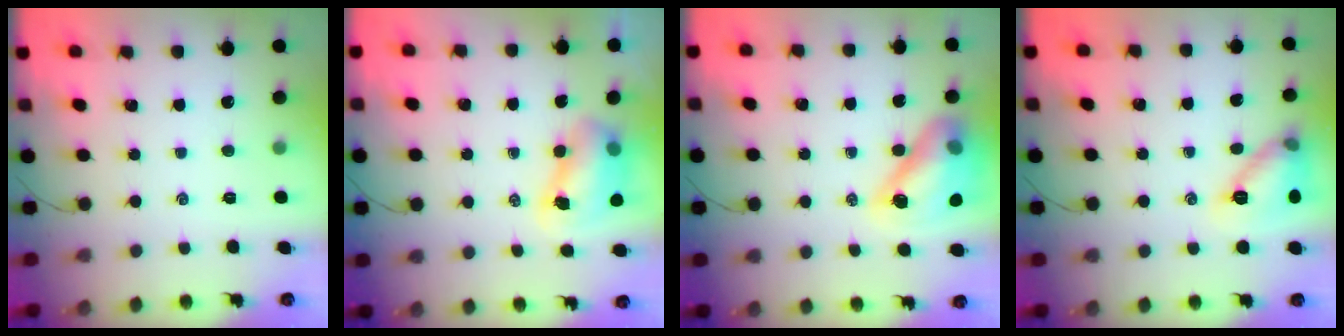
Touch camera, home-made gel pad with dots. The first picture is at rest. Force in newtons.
{"total": 8.3, "press": 8.2, "slide": 1.3}
{"total": 16.0, "press": 15.4, "slide": 4.3}
{"total": 12.3, "press": 12.3, "slide": 1.0}